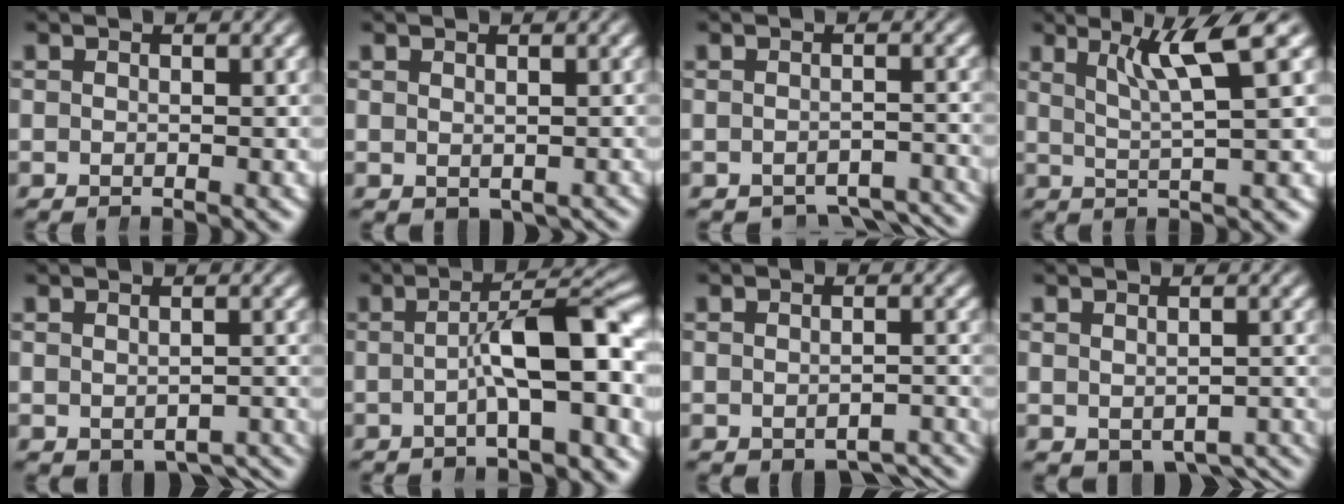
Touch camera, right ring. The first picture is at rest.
{"total": 0.8, "force": [-0.3, 0.6, 0.4], "torque": [0.001, -0.009, 0.009]}
{"total": 6.0, "force": [-5.7, 1.4, 1.2], "torque": [-0.003, -0.018, -0.081]}
{"total": 4.2, "force": [2.0, -0.5, 3.6], "torque": [-0.054, 0.001, 0.038]}
{"total": 5.0, "force": [-4.3, 1.8, 1.9], "torque": [-0.015, -0.021, -0.051]}
{"total": 5.6, "force": [-1.2, 0.6, 5.5], "torque": [-0.082, 0.007, -0.017]}
{"total": 5.1, "force": [-4.5, 1.8, 1.8], "torque": [-0.020, -0.017, -0.059]}
{"total": 5.4, "force": [-4.5, 2.1, 2.2], "torque": [-0.020, -0.025, -0.050]}